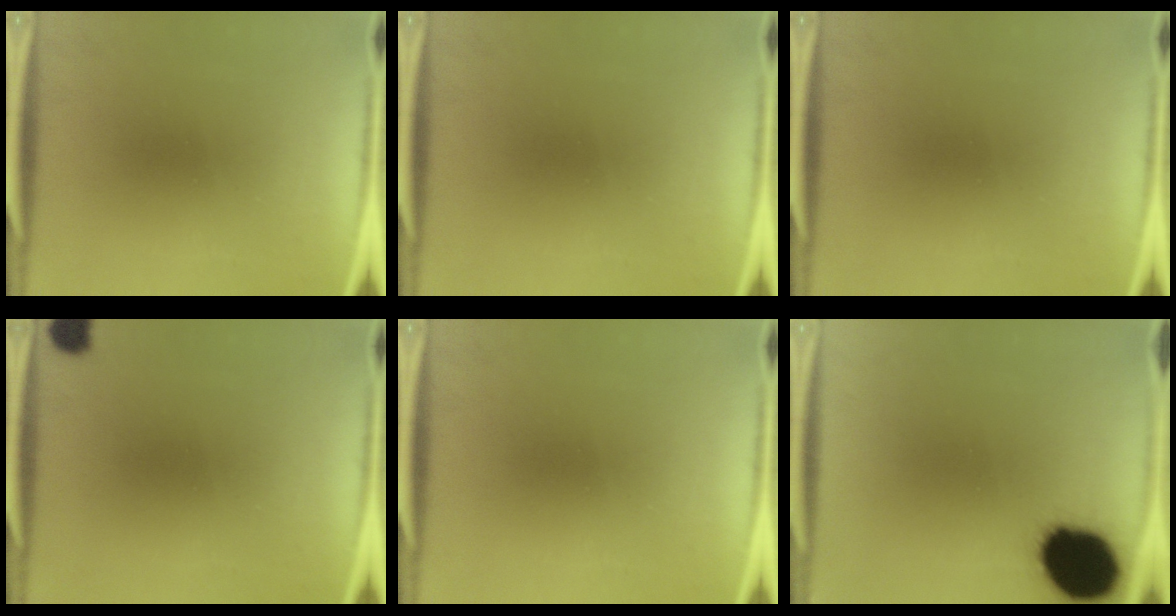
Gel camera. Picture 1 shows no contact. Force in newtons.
{"total": 0.0}
{"total": 0.0}
{"total": 2.5}
{"total": 0.0}
{"total": 19.5}